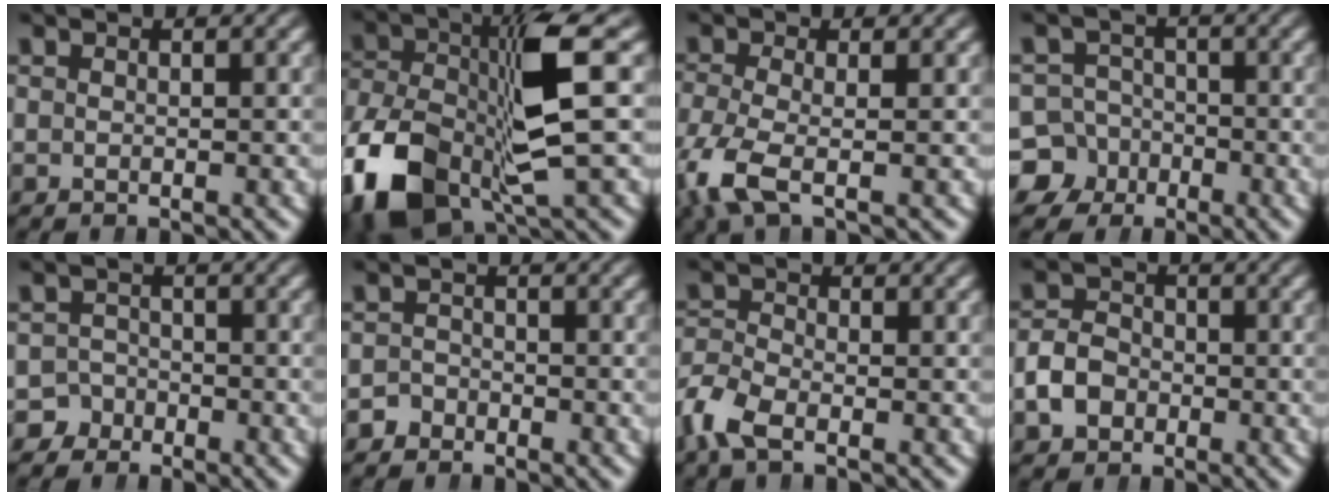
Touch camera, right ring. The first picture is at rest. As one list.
[{"total": 9.5, "force": [-3.1, 5.1, 7.5], "torque": [-0.148, -0.029, -0.035]}, {"total": 4.3, "force": [-1.8, 2.1, 3.4], "torque": [-0.096, -0.029, -0.017]}, {"total": 9.5, "force": [-3.9, 8.5, 1.9], "torque": [-0.046, -0.041, -0.068]}, {"total": 4.2, "force": [-2.7, 3.2, 0.1], "torque": [-0.002, -0.013, -0.050]}, {"total": 2.0, "force": [-1.7, 1.2, -0.2], "torque": [0.002, -0.010, -0.029]}, {"total": 3.2, "force": [-1.9, 1.9, 1.7], "torque": [-0.052, -0.015, -0.032]}, {"total": 3.5, "force": [-1.2, 2.9, 1.5], "torque": [-0.024, -0.004, -0.021]}]